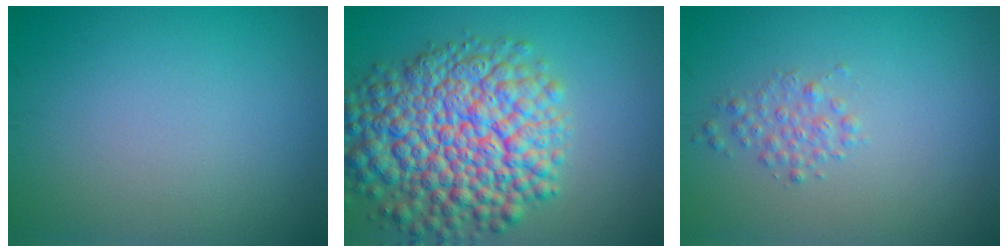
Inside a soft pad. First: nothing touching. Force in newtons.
{"total": 11.4, "press": 11.4, "slide": 0.5}
{"total": 1.5, "press": 1.5, "slide": 0.1}